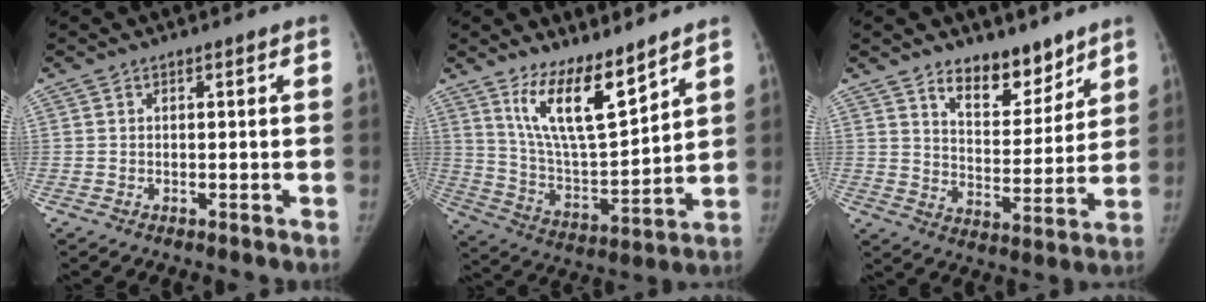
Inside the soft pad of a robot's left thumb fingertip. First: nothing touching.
{"total": 13.5, "force": [9.4, 3.7, 8.9], "torque": [-0.135, -0.075, 0.188]}
{"total": 10.6, "force": [7.9, 5.0, 4.9], "torque": [-0.044, -0.062, 0.136]}